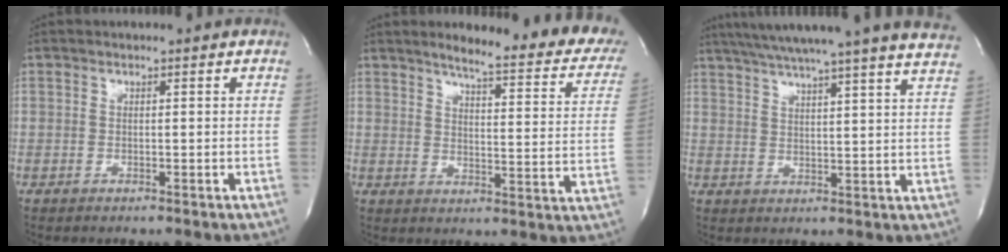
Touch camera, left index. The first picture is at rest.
{"total": 19.5, "force": [16.2, 3.4, 10.4], "torque": [-0.118, -0.034, 0.181]}
{"total": 26.3, "force": [23.5, -0.5, 11.9], "torque": [-0.197, -0.027, 0.296]}